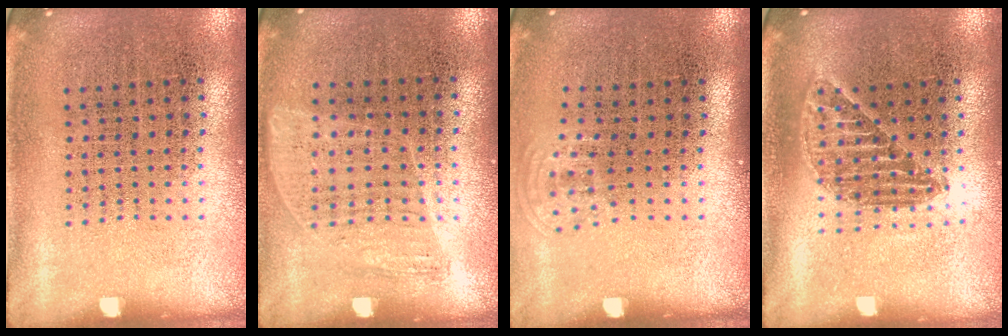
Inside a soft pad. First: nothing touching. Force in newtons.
{"total": 0.5, "press": 0.4, "slide": 0.4}
{"total": 0.7, "press": 0.5, "slide": 0.5}
{"total": 1.2, "press": 1.1, "slide": 0.4}